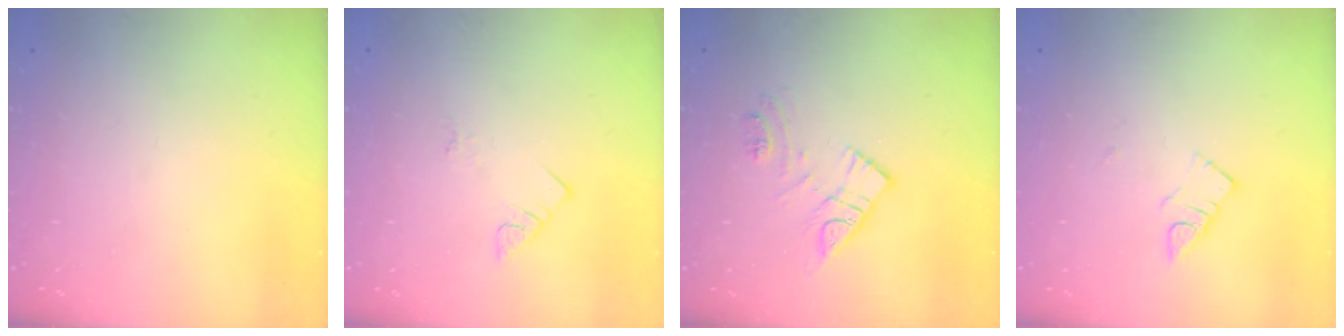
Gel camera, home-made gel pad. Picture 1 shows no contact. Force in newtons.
{"total": 3.1, "press": 3.1, "slide": 0.4}
{"total": 11.6, "press": 11.6, "slide": 0.9}
{"total": 4.2, "press": 4.2, "slide": 0.6}